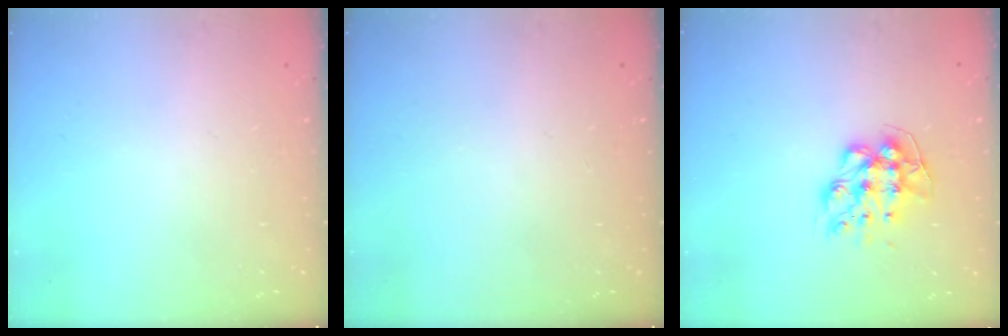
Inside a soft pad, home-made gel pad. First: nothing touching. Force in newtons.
{"total": 0.0}
{"total": 10.0, "press": 9.9, "slide": 0.7}